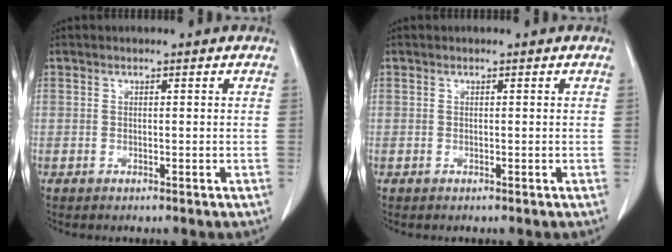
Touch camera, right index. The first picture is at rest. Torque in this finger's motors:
{"motor_torque": [0.00, 0.00, 0.00, 0.00]}